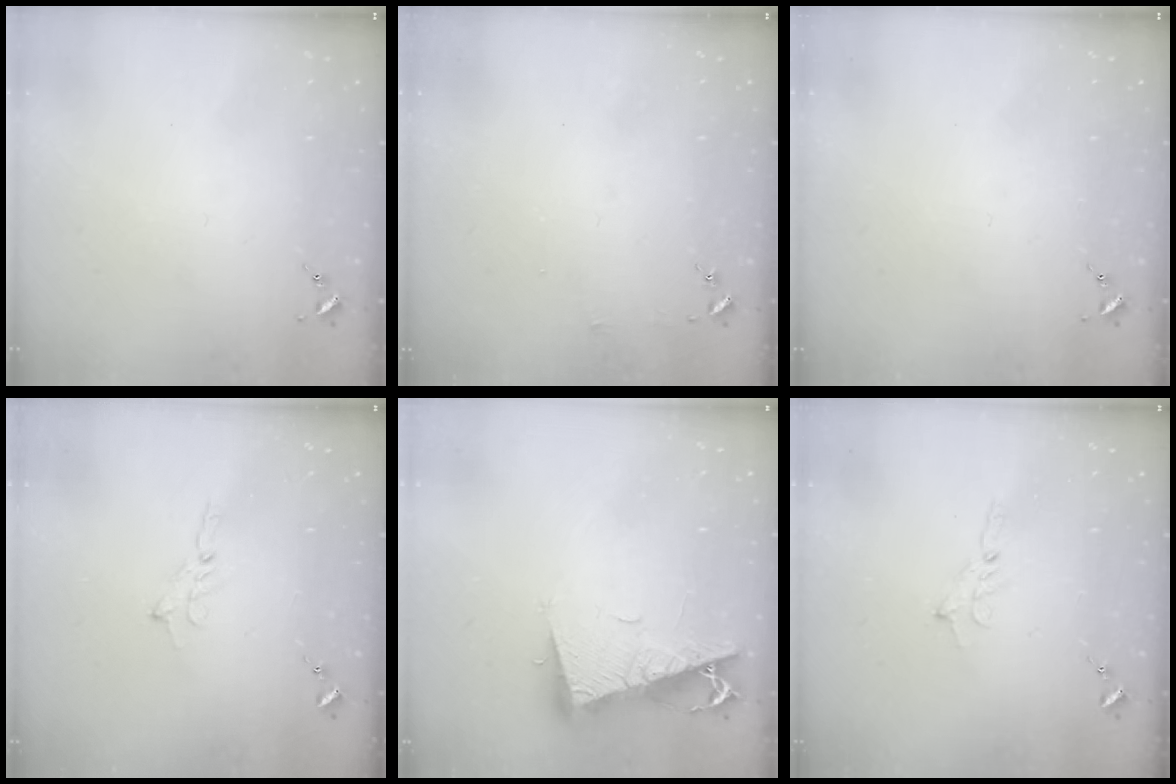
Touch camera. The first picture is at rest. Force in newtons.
{"total": 3.0, "press": 3.0, "slide": 0.3}
{"total": 0.0}
{"total": 2.0, "press": 2.0, "slide": 0.2}
{"total": 10.6, "press": 10.5, "slide": 1.3}
{"total": 2.5, "press": 2.5, "slide": 0.2}